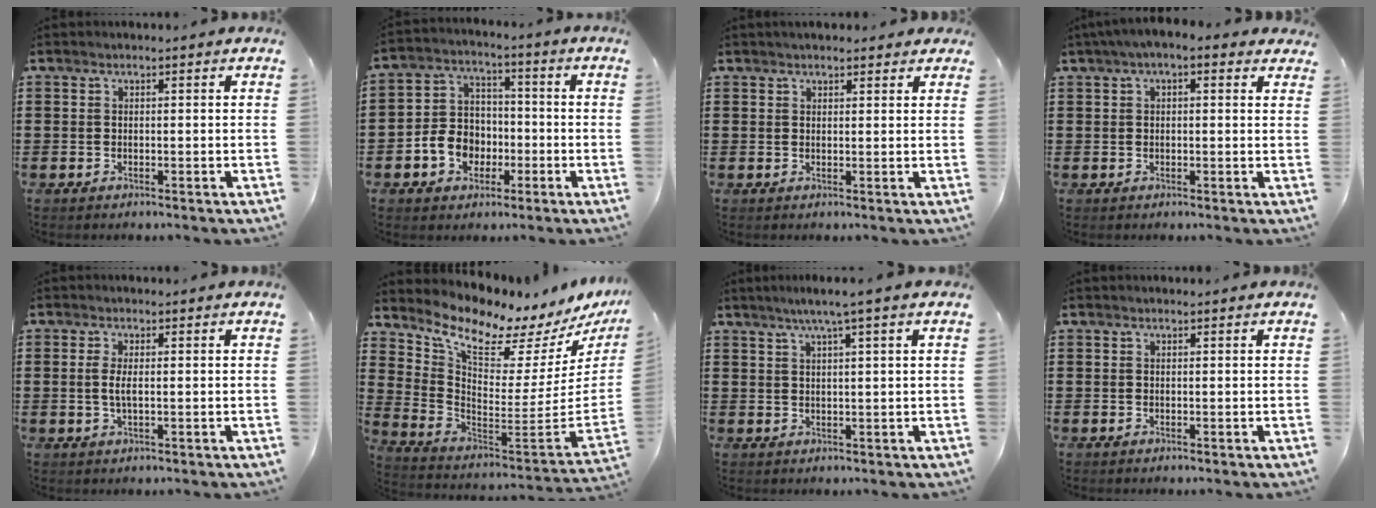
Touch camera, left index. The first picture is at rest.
{"total": 7.3, "force": [-2.7, 6.1, 2.9], "torque": [-0.083, 0.018, -0.052]}
{"total": 1.8, "force": [1.6, 0.5, 0.4], "torque": [-0.011, 0.006, 0.032]}
{"total": 1.8, "force": [0.4, 1.3, 1.2], "torque": [-0.027, 0.010, 0.004]}
{"total": 2.5, "force": [0.1, 0.8, 2.3], "torque": [-0.060, -0.004, -0.003]}
{"total": 8.5, "force": [7.4, 1.9, 3.6], "torque": [-0.099, -0.077, 0.124]}
{"total": 3.1, "force": [1.8, -0.5, 2.5], "torque": [-0.051, -0.001, 0.029]}
{"total": 0.0}